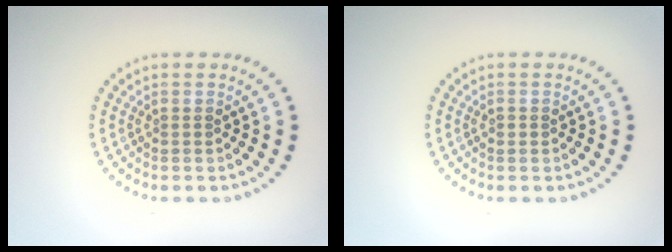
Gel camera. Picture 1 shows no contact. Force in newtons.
{"total": 0.7, "press": 0.7, "slide": 0.1}